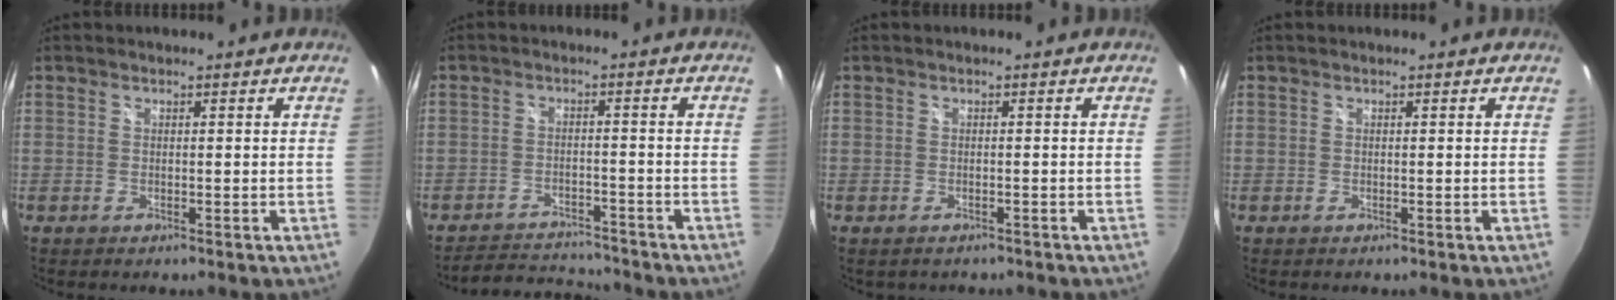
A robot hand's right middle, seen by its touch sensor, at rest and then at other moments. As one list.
[{"total": 8.9, "force": [-8.4, 2.0, 1.8], "torque": [-0.053, 0.013, -0.122]}, {"total": 0.9, "force": [-0.6, 0.6, 0.3], "torque": [-0.007, -0.002, -0.004]}, {"total": 0.0}]